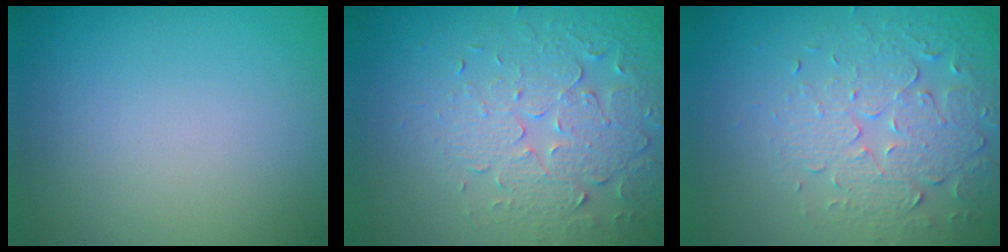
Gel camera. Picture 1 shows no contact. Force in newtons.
{"total": 5.2, "press": 3.7, "slide": 3.7}
{"total": 5.2, "press": 3.7, "slide": 3.7}